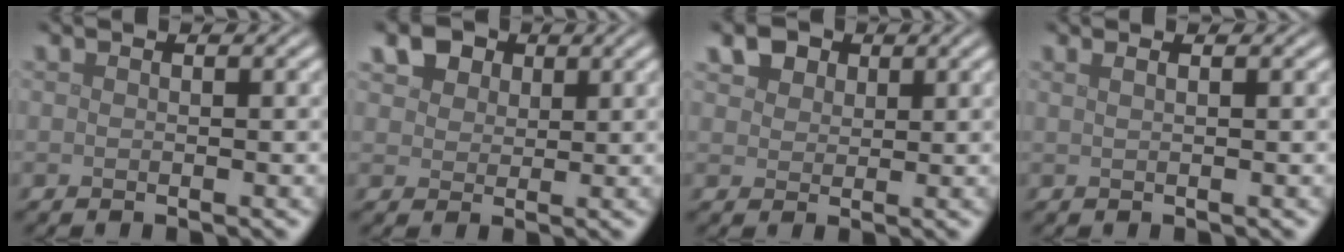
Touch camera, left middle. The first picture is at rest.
{"total": 4.7, "force": [2.8, 3.1, 2.2], "torque": [-0.056, 0.004, 0.044]}
{"total": 3.6, "force": [2.3, 2.3, 1.6], "torque": [-0.040, 0.001, 0.039]}
{"total": 2.1, "force": [1.2, 1.1, 1.4], "torque": [-0.002, 0.002, -0.009]}